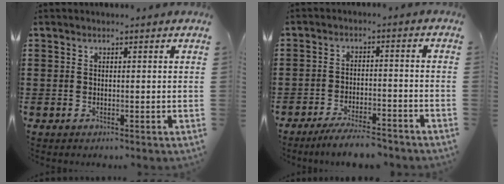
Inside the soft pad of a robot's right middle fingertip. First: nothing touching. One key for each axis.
{"total": 5.0, "fx": -4.6, "fy": 0.4, "fz": 2.0, "tx": -0.039, "ty": -0.004, "tz": -0.089}